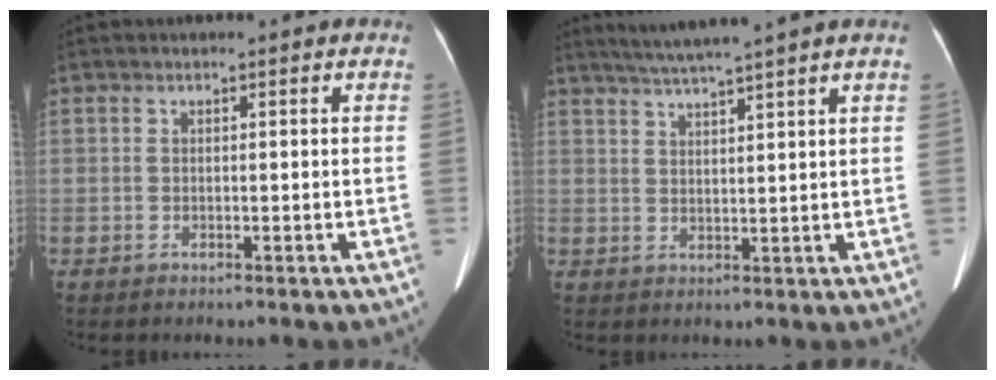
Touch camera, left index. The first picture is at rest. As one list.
[{"total": 7.5, "force": [6.3, -1.7, 3.8], "torque": [-0.062, 0.015, 0.096]}]